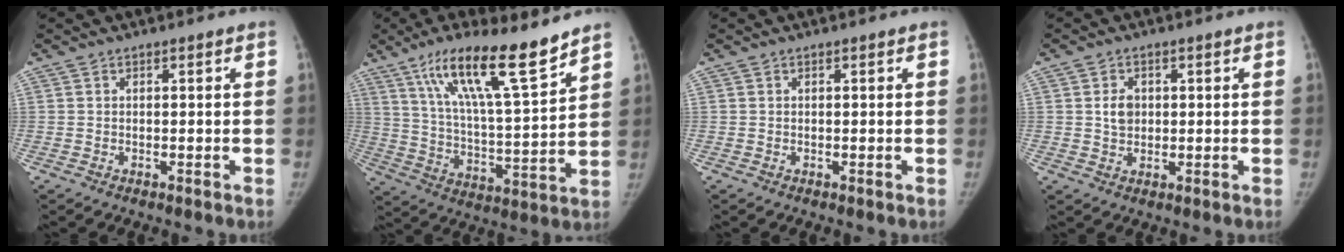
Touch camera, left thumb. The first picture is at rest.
{"total": 18.4, "force": [12.6, 2.8, 13.0], "torque": [-0.204, -0.065, 0.222]}
{"total": 0.0}
{"total": 3.5, "force": [0.7, 2.8, 2.1], "torque": [-0.020, -0.002, 0.013]}